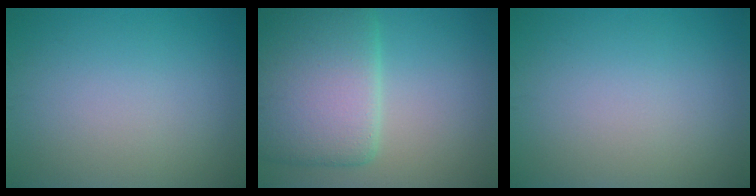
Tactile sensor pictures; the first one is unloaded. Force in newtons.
{"total": 10.1, "press": 10.1, "slide": 0.5}
{"total": 0.0}